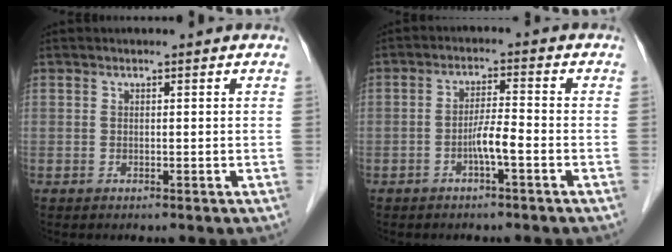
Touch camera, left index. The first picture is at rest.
{"total": 3.8, "force": [-1.7, 0.1, 3.4], "torque": [-0.064, 0.003, -0.033]}